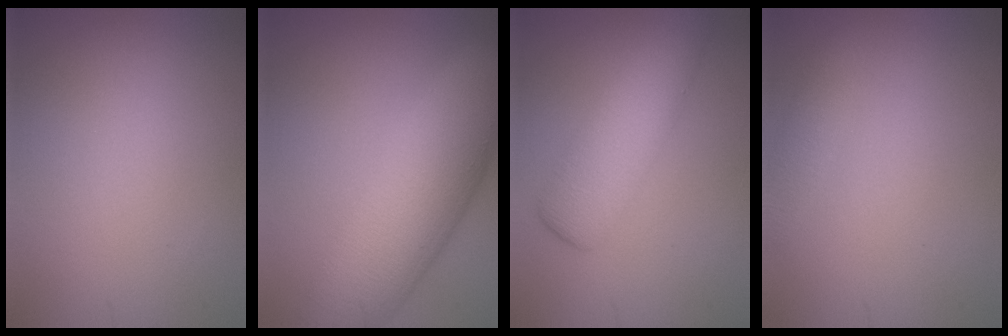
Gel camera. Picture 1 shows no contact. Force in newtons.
{"total": 9.6, "press": 9.6, "slide": 0.1}
{"total": 4.7, "press": 4.7, "slide": 0.1}
{"total": 1.9, "press": 1.9, "slide": 0.1}